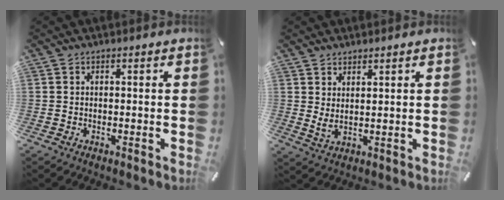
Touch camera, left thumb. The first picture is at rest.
{"total": 3.0, "force": [2.2, 0.5, 2.1], "torque": [-0.057, -0.020, 0.036]}